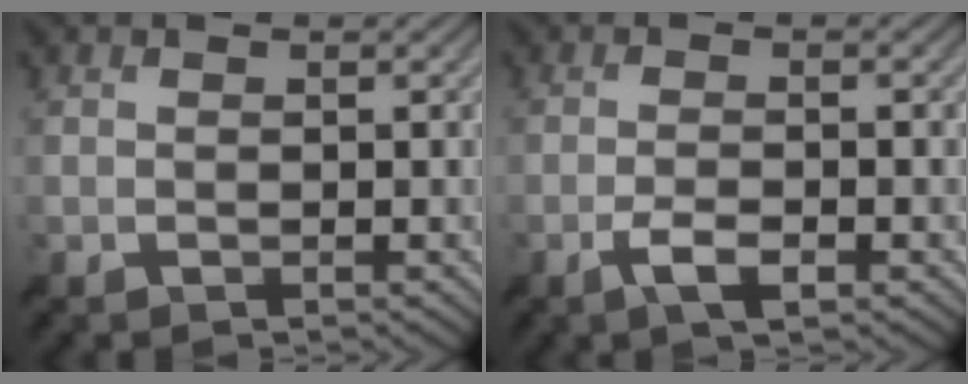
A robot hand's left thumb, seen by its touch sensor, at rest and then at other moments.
{"total": 3.3, "force": [-1.6, 0.9, 2.8], "torque": [-0.059, 0.004, -0.033]}